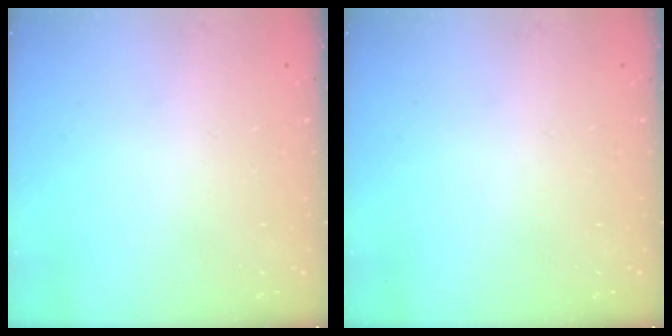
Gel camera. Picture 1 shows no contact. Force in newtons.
{"total": 0.0}